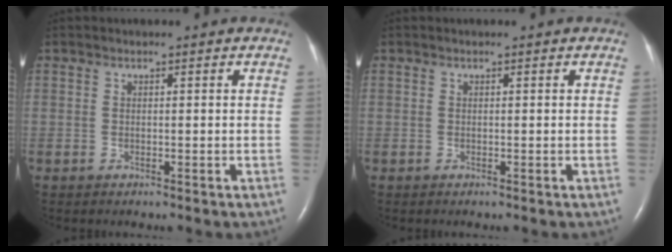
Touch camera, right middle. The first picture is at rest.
{"total": 0.0}